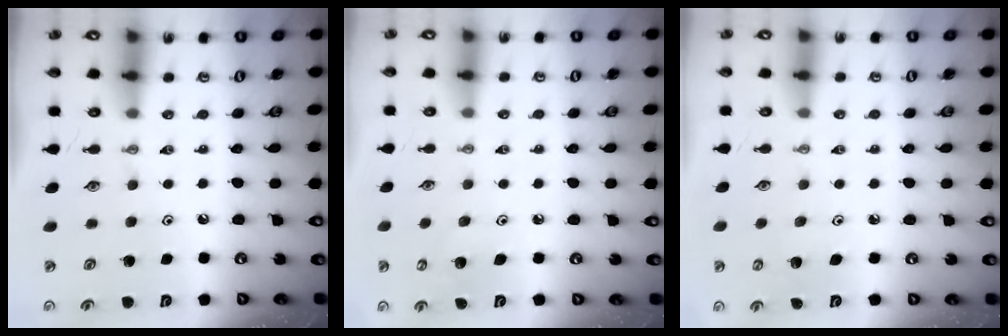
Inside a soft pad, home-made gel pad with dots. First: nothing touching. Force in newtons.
{"total": 5.0, "press": 4.9, "slide": 0.5}
{"total": 3.8, "press": 3.8, "slide": 0.2}